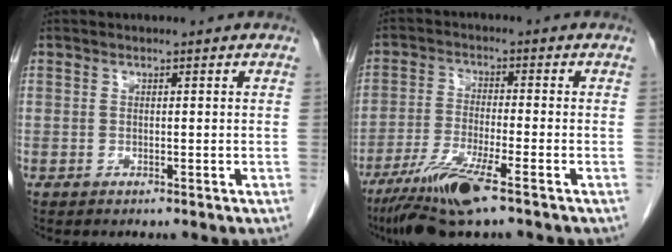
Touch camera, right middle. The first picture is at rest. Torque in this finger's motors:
{"motor_torque": [1.16, -0.98, 0.21, 0.06]}